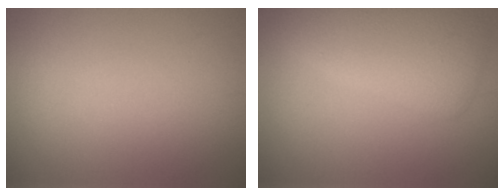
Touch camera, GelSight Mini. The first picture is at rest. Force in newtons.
{"total": 5.5, "press": 5.5, "slide": 0.2}